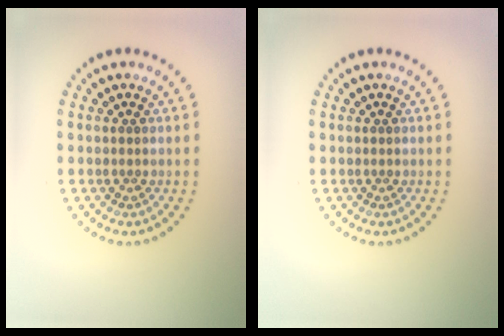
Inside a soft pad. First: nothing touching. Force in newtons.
{"total": 0.0}